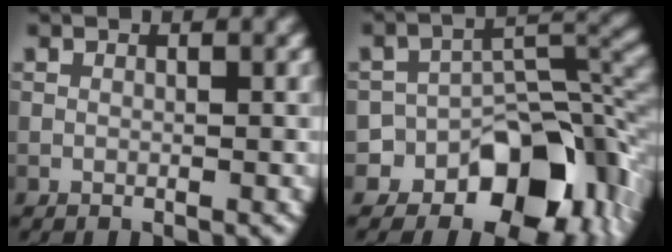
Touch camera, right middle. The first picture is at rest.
{"total": 11.4, "force": [-6.6, 7.2, 6.0], "torque": [-0.067, 0.003, -0.108]}